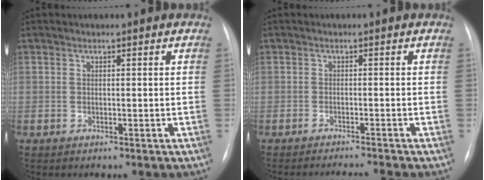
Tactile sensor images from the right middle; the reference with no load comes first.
{"total": 4.9, "force": [-4.5, -1.4, 1.5], "torque": [-0.012, -0.008, -0.065]}